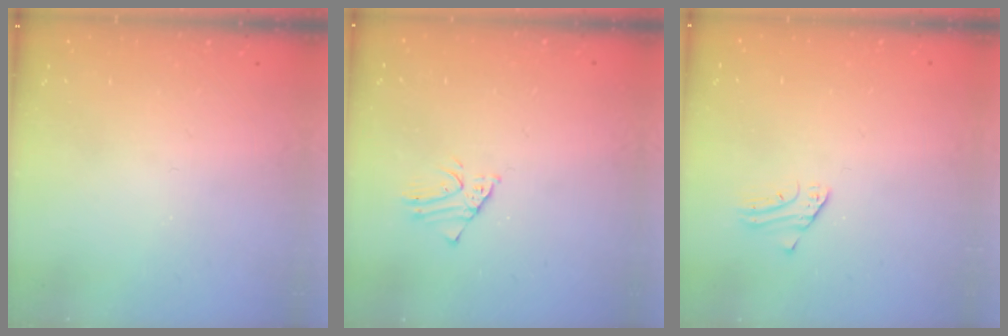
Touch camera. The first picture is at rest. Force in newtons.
{"total": 2.0, "press": 2.0, "slide": 0.1}
{"total": 1.5, "press": 1.5, "slide": 0.1}